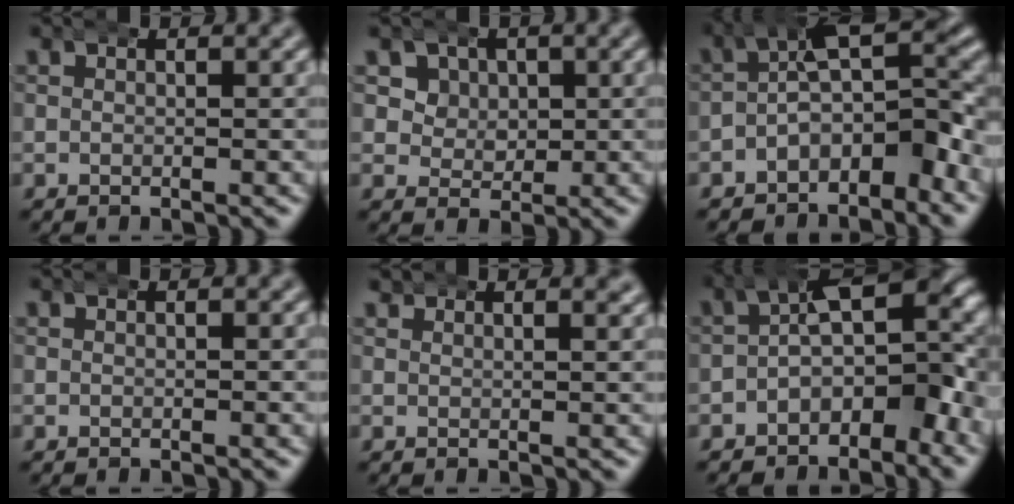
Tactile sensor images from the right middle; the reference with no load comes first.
{"total": 7.4, "force": [3.4, 5.6, 3.4], "torque": [-0.062, 0.009, 0.048]}
{"total": 9.1, "force": [-1.3, 5.4, 7.1], "torque": [-0.076, 0.003, -0.031]}
{"total": 0.0}
{"total": 1.5, "force": [1.3, 0.2, 0.7], "torque": [-0.005, 0.006, 0.016]}
{"total": 10.5, "force": [0.5, 5.9, 8.7], "torque": [-0.087, 0.005, -0.001]}